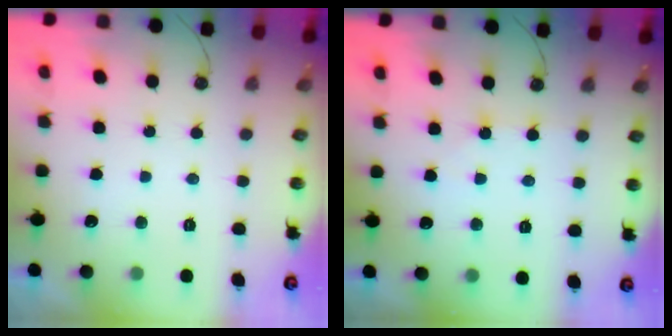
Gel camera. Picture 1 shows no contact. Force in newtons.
{"total": 2.1, "press": 2.0, "slide": 0.5}